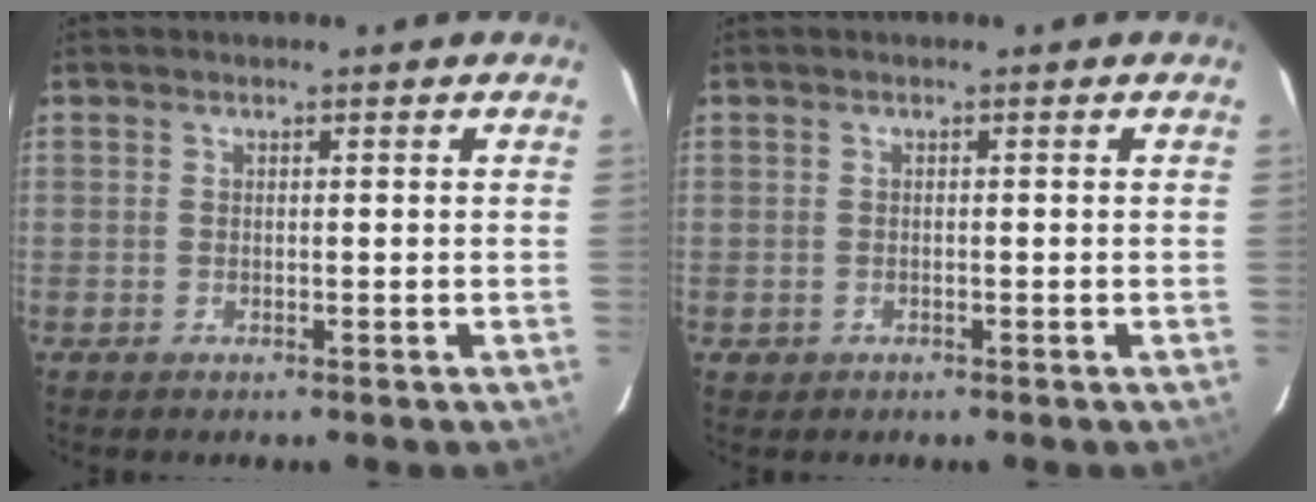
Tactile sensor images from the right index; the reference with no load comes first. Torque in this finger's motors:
{"motor_torque": [0.22, 0.19, -0.40, -0.17]}